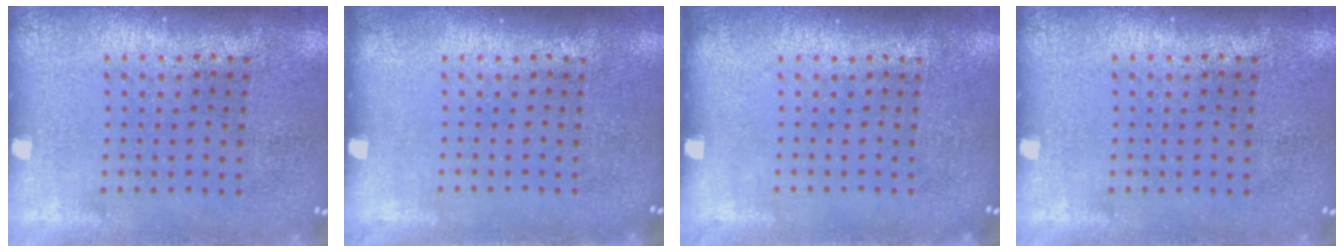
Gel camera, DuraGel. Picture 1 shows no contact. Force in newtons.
{"total": 0.0}
{"total": 0.0}
{"total": 0.0}